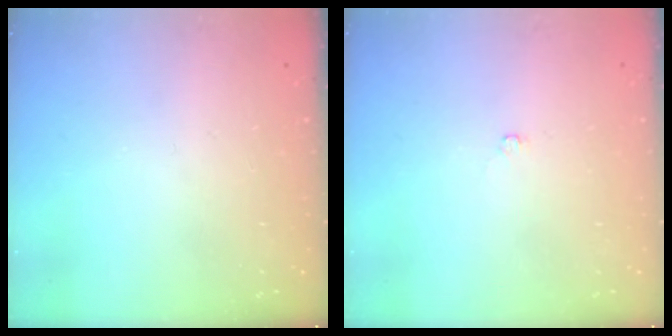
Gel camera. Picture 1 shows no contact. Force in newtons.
{"total": 2.6, "press": 2.6, "slide": 0.3}